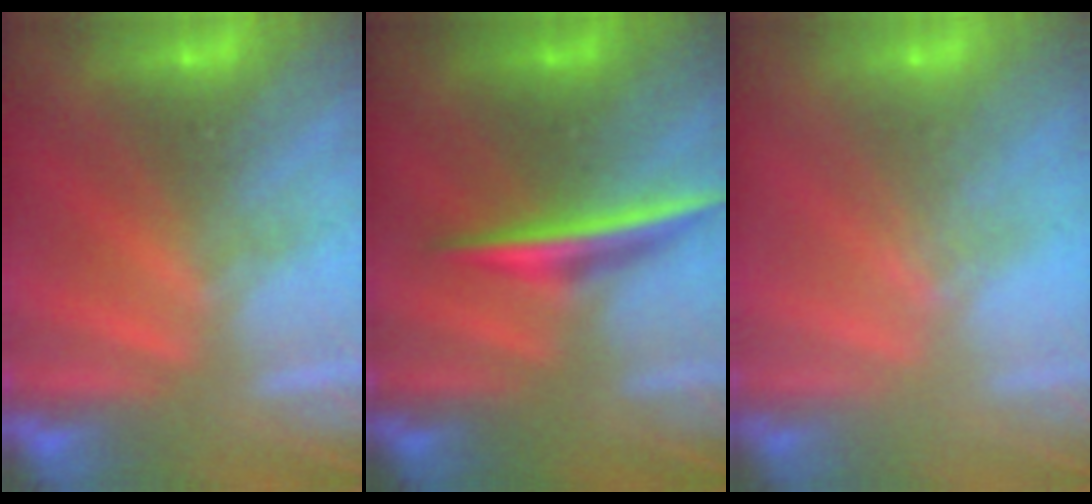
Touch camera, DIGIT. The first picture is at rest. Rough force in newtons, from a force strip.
{"total": 1.9}
{"total": 2.4}